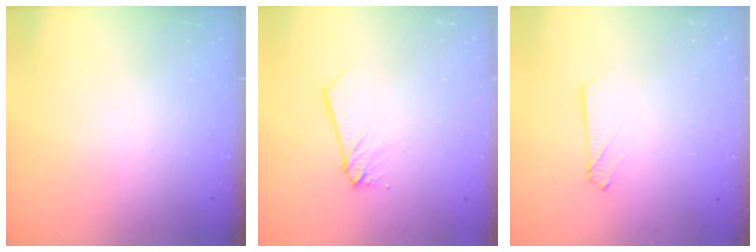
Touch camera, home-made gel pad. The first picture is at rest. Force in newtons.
{"total": 2.5, "press": 2.5, "slide": 0.1}
{"total": 2.6, "press": 2.6, "slide": 0.3}